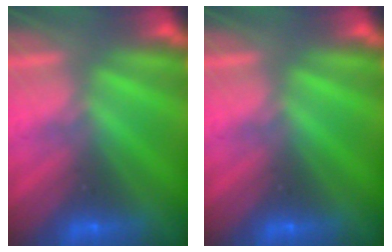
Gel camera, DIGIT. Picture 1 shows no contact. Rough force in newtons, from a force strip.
{"total": 0.0}